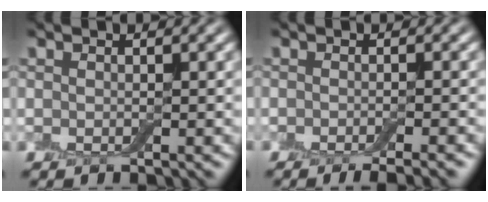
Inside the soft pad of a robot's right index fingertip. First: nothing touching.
{"total": 3.5, "force": [-2.4, 0.8, 2.4], "torque": [-0.023, 0.002, -0.032]}